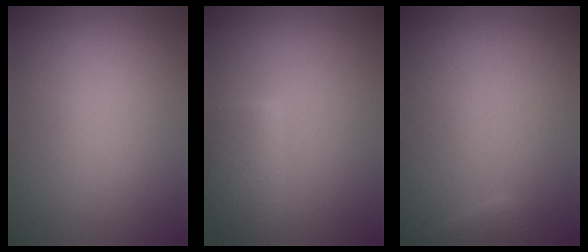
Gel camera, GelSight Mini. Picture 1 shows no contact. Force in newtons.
{"total": 2.8, "press": 2.8, "slide": 0.1}
{"total": 0.9, "press": 0.9, "slide": 0.0}